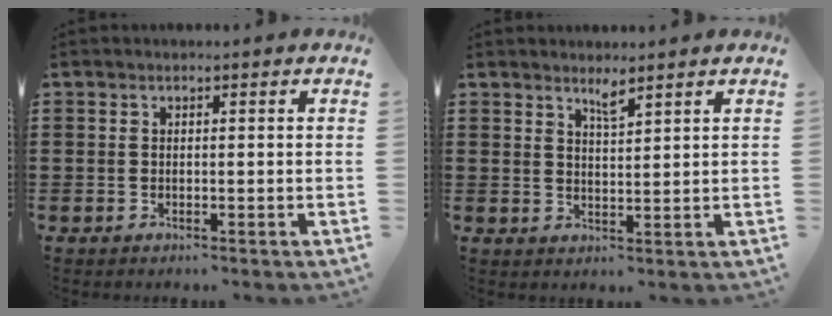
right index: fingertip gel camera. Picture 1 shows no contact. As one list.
[{"total": 2.4, "force": [2.1, 0.2, 1.2], "torque": [-0.026, 0.001, 0.037]}]